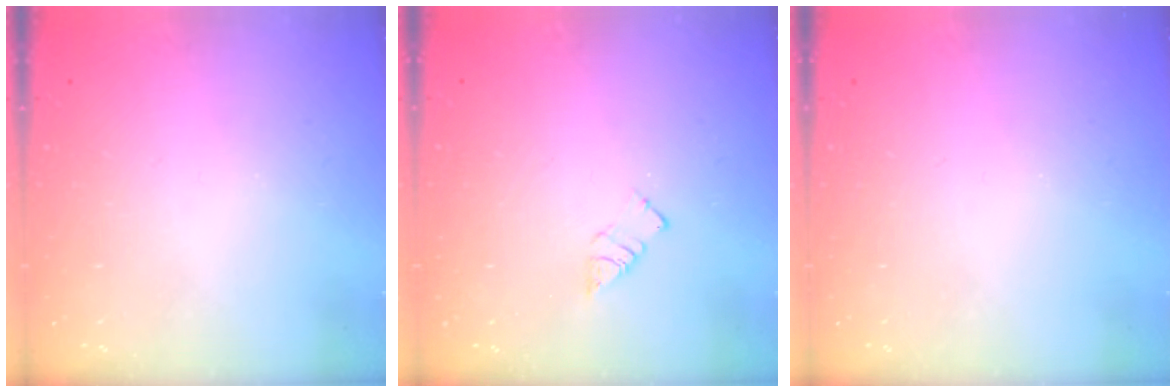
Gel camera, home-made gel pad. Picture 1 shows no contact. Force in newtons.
{"total": 3.3, "press": 3.3, "slide": 0.3}
{"total": 0.0}